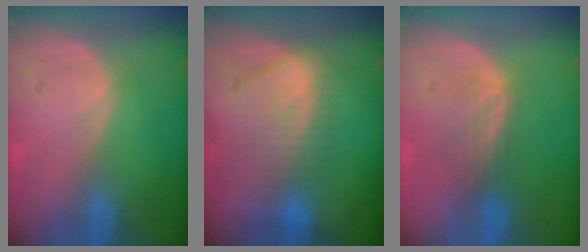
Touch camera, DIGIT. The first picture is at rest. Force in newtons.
{"total": 8.1, "press": 7.6, "slide": 3.0}
{"total": 3.7, "press": 3.2, "slide": 1.8}